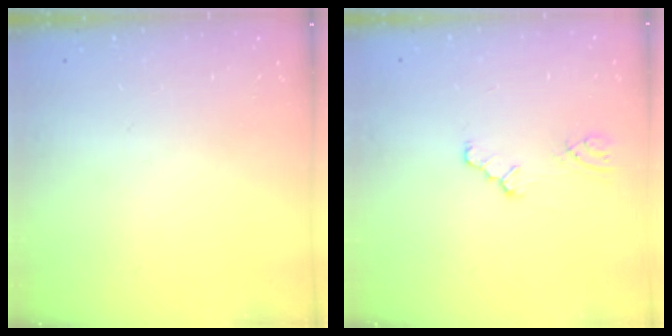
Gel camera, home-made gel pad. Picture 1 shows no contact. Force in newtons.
{"total": 1.6, "press": 1.6, "slide": 0.2}